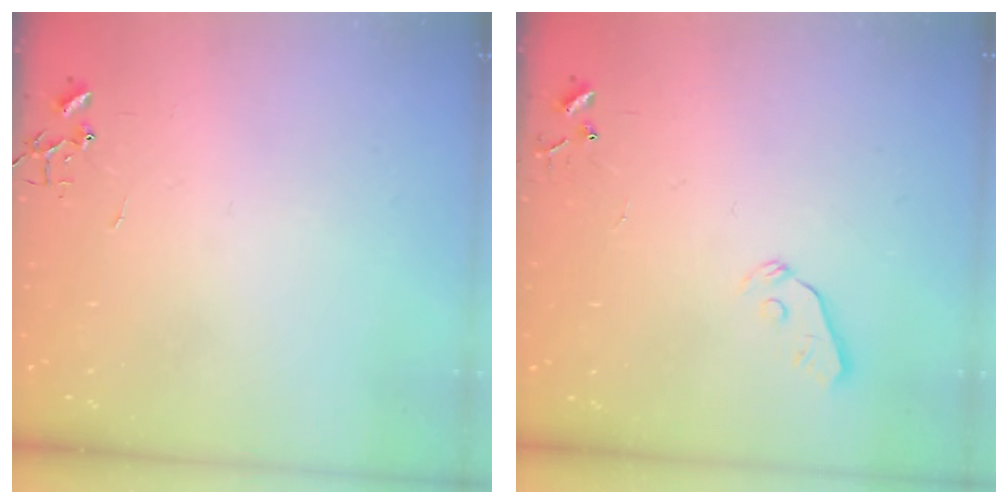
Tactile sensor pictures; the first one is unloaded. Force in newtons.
{"total": 3.3, "press": 3.2, "slide": 0.8}